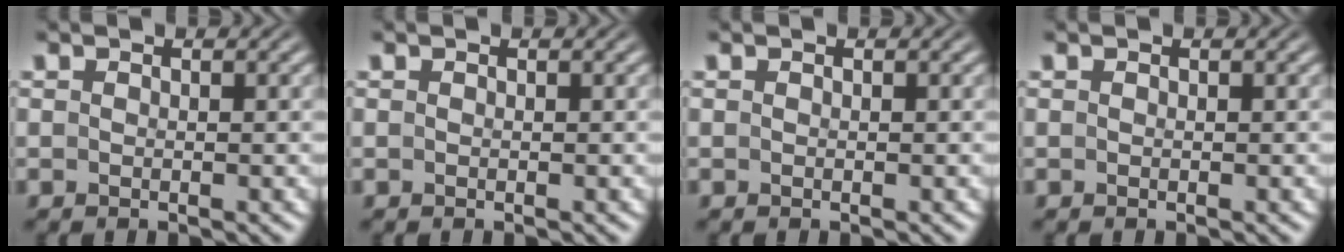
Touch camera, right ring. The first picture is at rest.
{"total": 0.0}
{"total": 0.0}
{"total": 0.0}